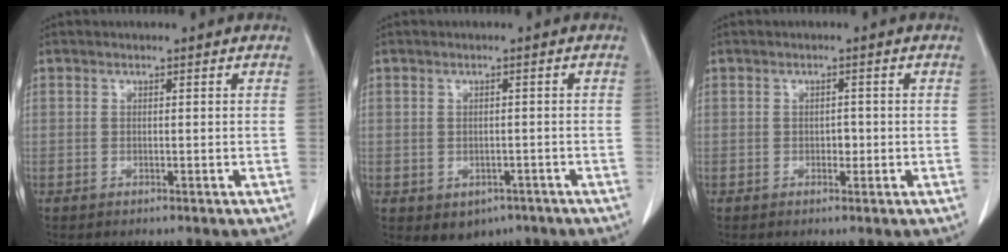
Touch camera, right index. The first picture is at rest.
{"total": 4.1, "force": [-2.0, 3.2, 1.4], "torque": [-0.012, 0.003, -0.015]}
{"total": 1.2, "force": [-0.3, 0.8, 0.9], "torque": [-0.011, 0.002, -0.003]}